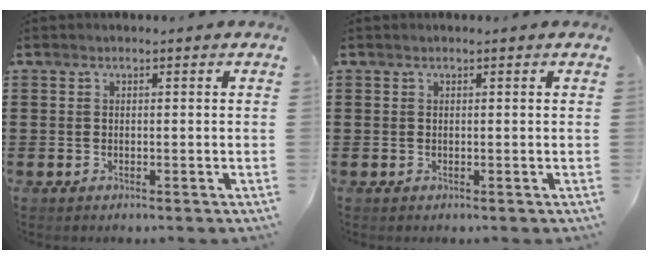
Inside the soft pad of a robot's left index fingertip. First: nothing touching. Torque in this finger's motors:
{"motor_torque": [0.18, -0.07, 0.02, -0.01]}